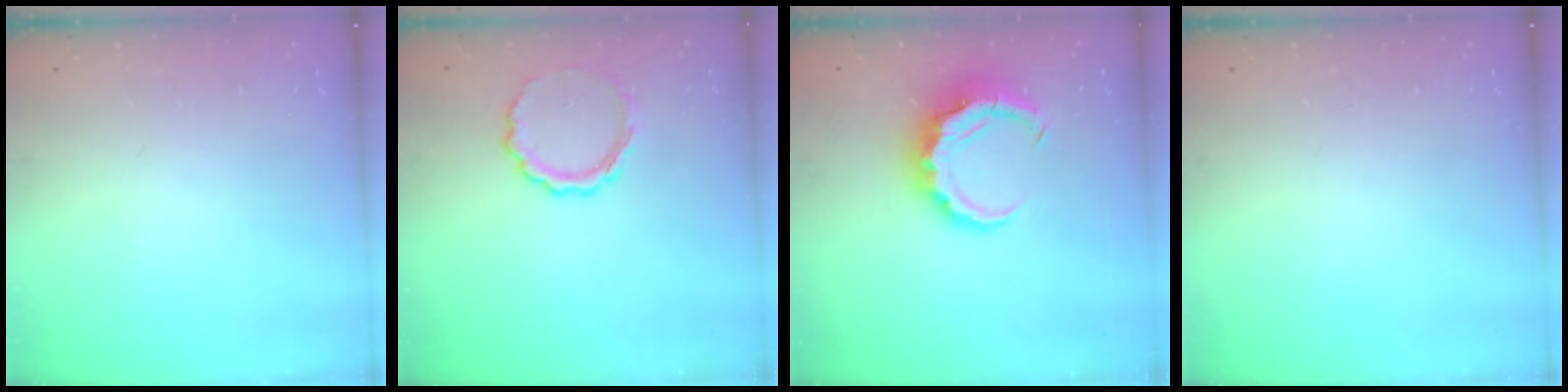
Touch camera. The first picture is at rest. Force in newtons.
{"total": 8.3, "press": 8.1, "slide": 1.9}
{"total": 8.7, "press": 8.6, "slide": 1.4}
{"total": 0.0}